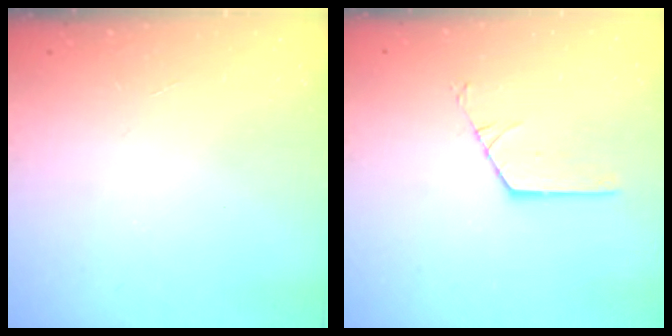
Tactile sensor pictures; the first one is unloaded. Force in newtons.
{"total": 1.8, "press": 1.7, "slide": 0.3}